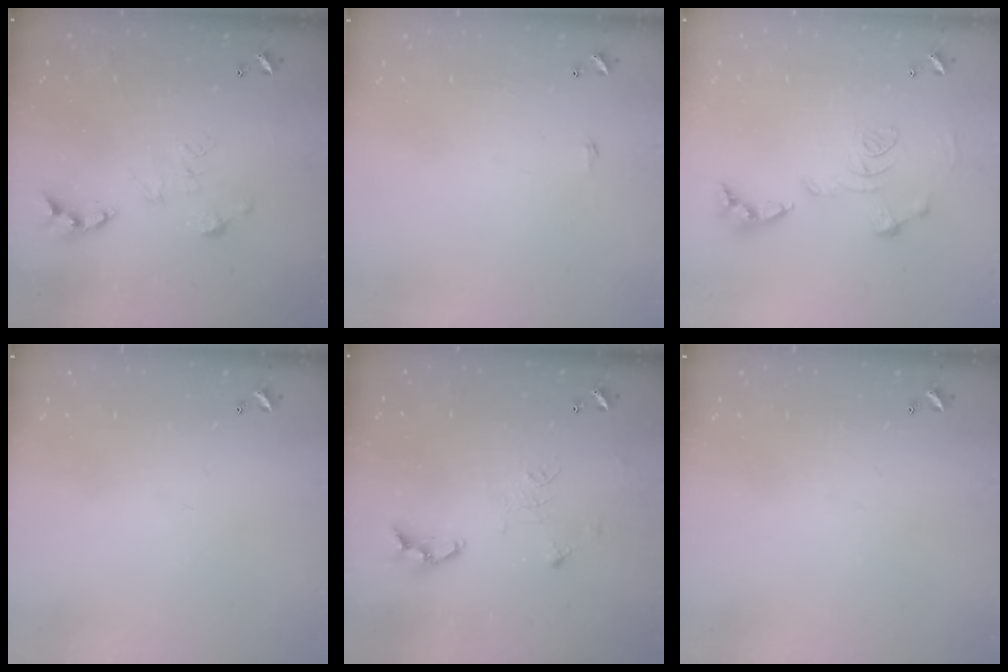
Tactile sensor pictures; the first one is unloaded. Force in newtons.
{"total": 0.6, "press": 0.6, "slide": 0.2}
{"total": 1.2, "press": 0.4, "slide": 1.1}
{"total": 0.0}
{"total": 10.3, "press": 10.2, "slide": 1.0}
{"total": 0.0}